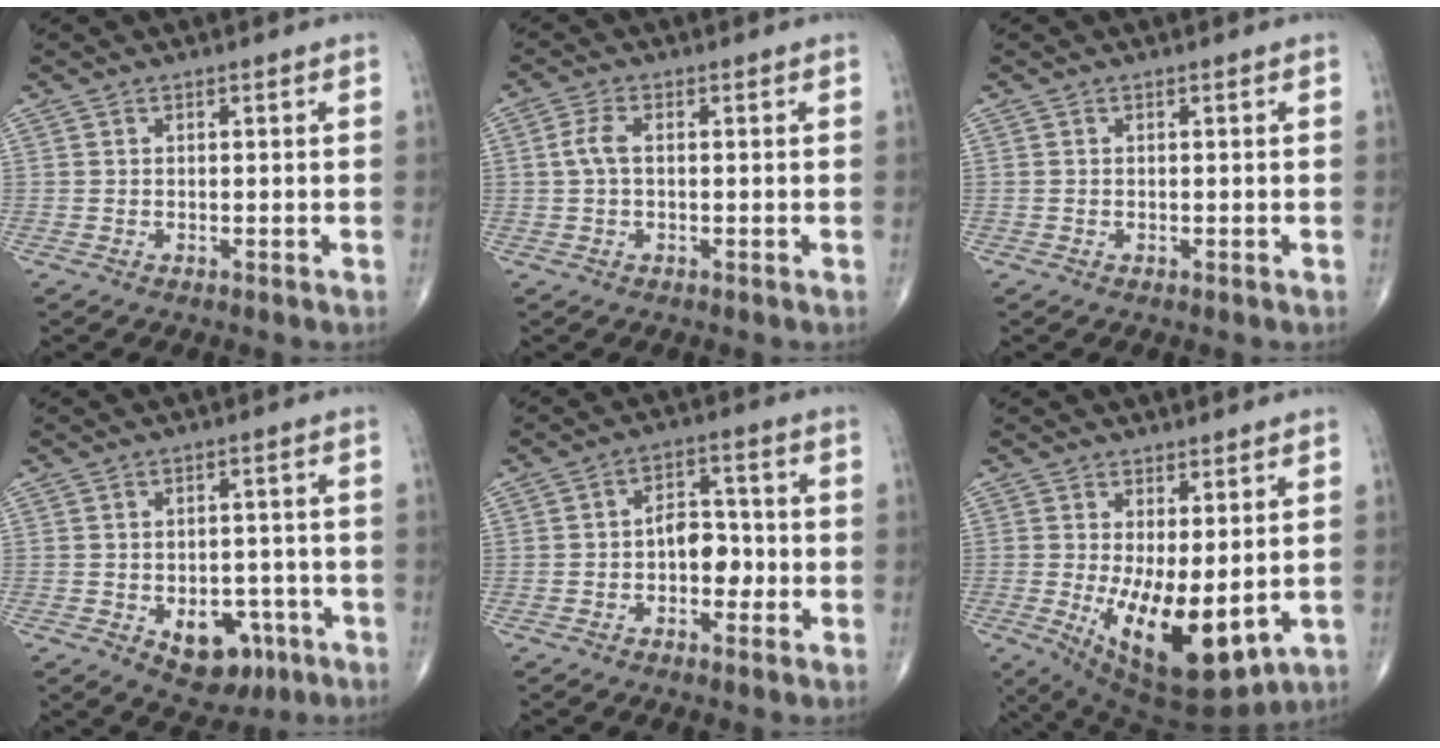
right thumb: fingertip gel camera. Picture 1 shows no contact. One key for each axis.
{"total": 3.2, "fx": 0.2, "fy": 1.6, "fz": 2.8, "tx": -0.069, "ty": 0.008, "tz": 0.001}
{"total": 0.0}
{"total": 9.3, "fx": -3.7, "fy": 6.1, "fz": 6.0, "tx": -0.045, "ty": 0.023, "tz": -0.038}
{"total": 6.9, "fx": -1.4, "fy": 4.4, "fz": 5.1, "tx": -0.047, "ty": 0.024, "tz": -0.030}
{"total": 14.4, "fx": -1.7, "fy": 6.1, "fz": 12.9, "tx": -0.206, "ty": -0.033, "tz": -0.003}